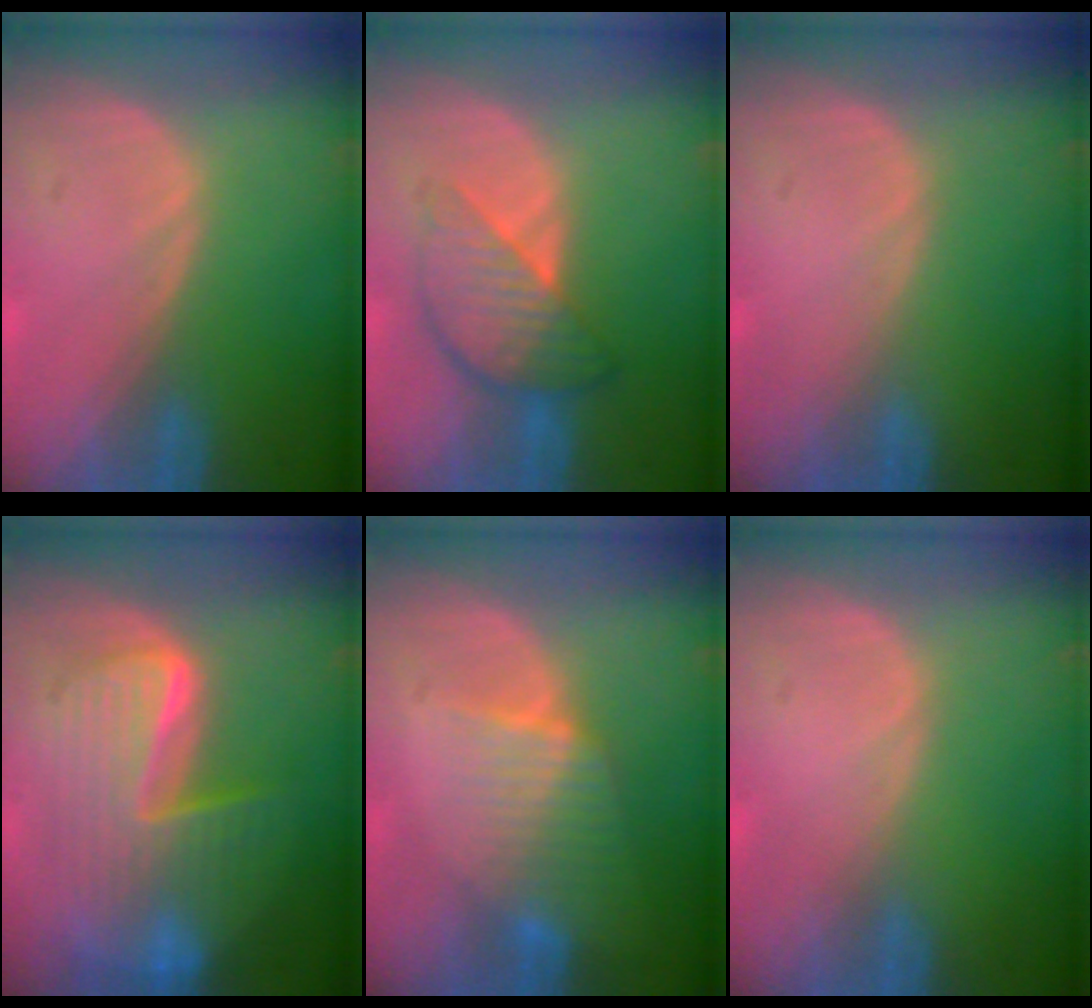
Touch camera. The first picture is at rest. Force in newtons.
{"total": 6.2, "press": 6.2, "slide": 0.4}
{"total": 0.0}
{"total": 10.4, "press": 10.4, "slide": 1.0}
{"total": 6.5, "press": 5.7, "slide": 3.2}
{"total": 0.0}